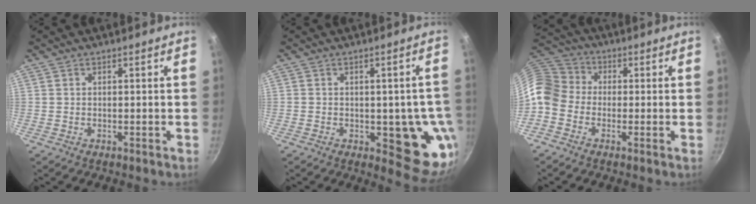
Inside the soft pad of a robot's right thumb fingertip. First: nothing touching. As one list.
[{"total": 12.3, "force": [-2.5, 6.2, 10.3], "torque": [-0.065, -0.007, -0.028]}, {"total": 9.8, "force": [-1.8, 8.1, 5.1], "torque": [-0.082, 0.037, -0.057]}]